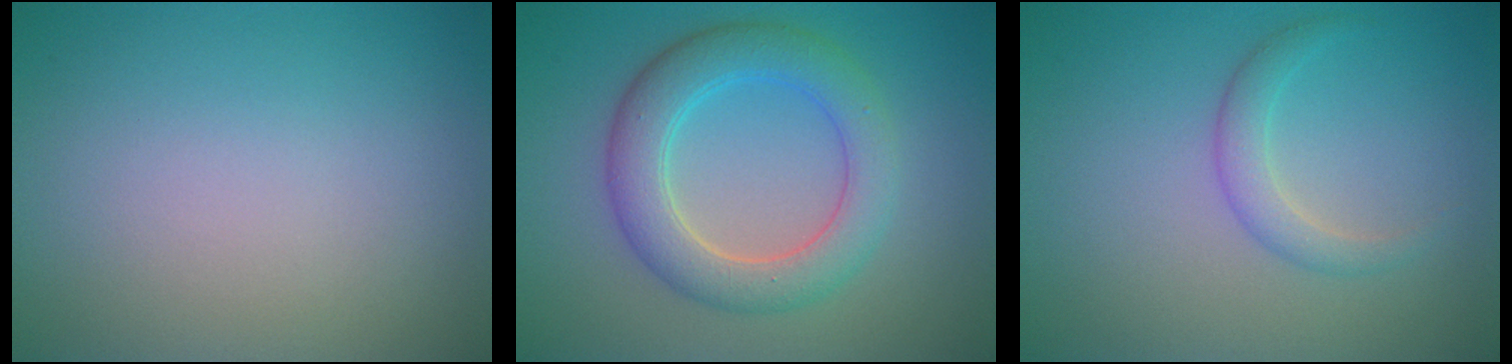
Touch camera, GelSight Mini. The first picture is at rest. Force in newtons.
{"total": 5.5, "press": 5.5, "slide": 0.2}
{"total": 1.9, "press": 1.9, "slide": 0.2}